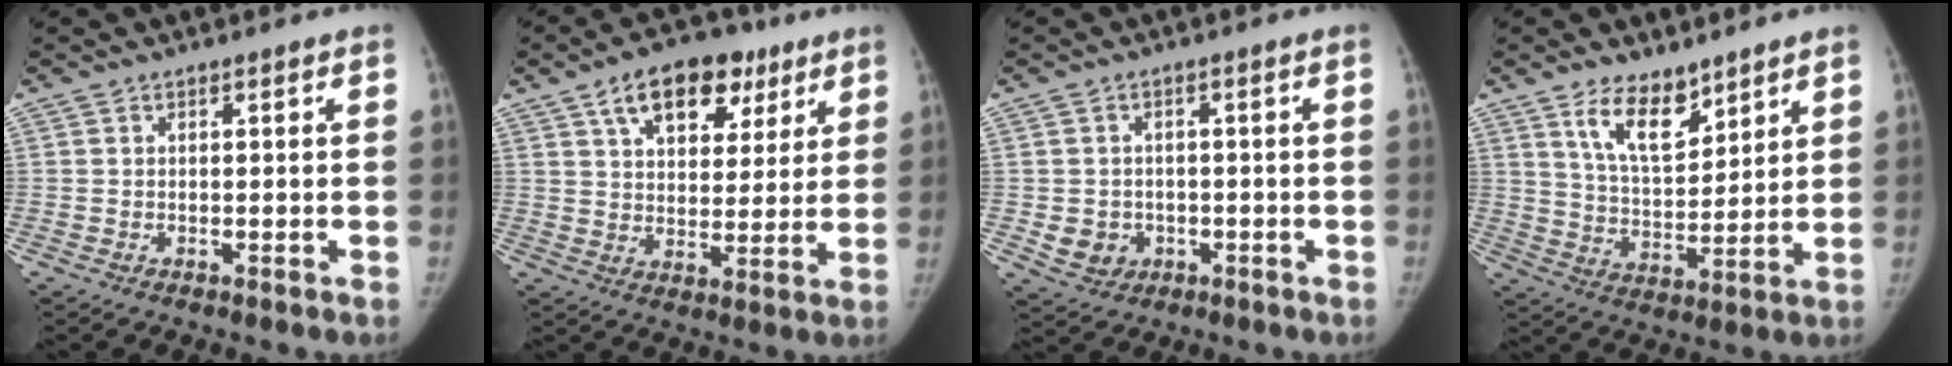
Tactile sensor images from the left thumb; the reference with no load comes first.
{"total": 15.0, "force": [8.1, 8.9, 9.0], "torque": [-0.094, -0.013, 0.126]}
{"total": 5.0, "force": [-1.1, 4.4, 1.9], "torque": [-0.014, 0.004, -0.007]}
{"total": 10.2, "force": [6.9, 4.8, 5.8], "torque": [-0.075, -0.055, 0.130]}